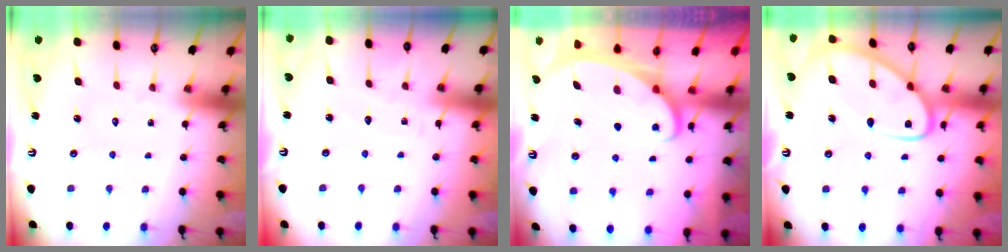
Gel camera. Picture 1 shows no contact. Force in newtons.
{"total": 2.2, "press": 2.2, "slide": 0.2}
{"total": 2.2, "press": 2.2, "slide": 0.3}
{"total": 13.3, "press": 13.3, "slide": 1.1}